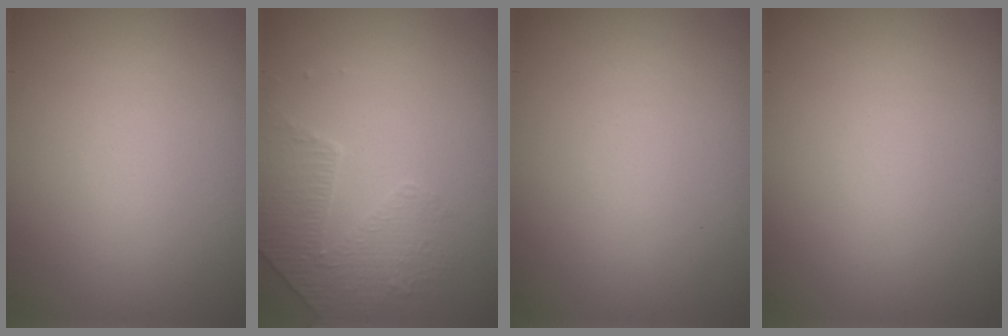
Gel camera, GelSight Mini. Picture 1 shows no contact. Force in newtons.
{"total": 1.8, "press": 1.4, "slide": 1.0}
{"total": 0.0}
{"total": 0.0}